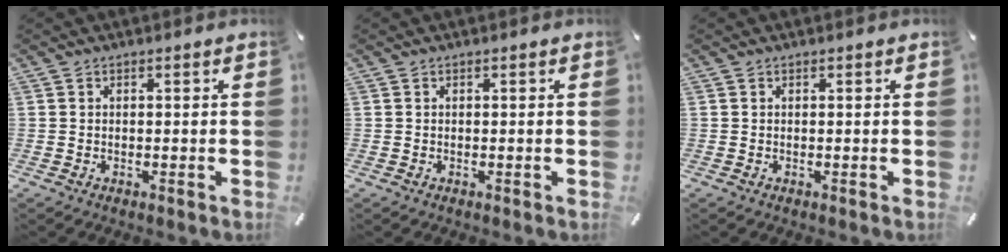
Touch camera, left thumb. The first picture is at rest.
{"total": 0.0}
{"total": 0.0}